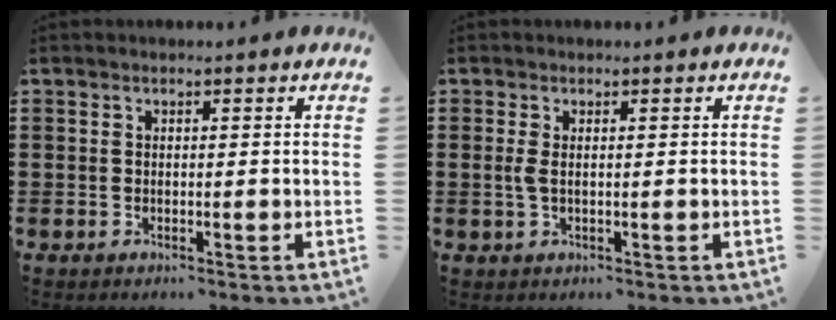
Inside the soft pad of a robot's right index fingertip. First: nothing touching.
{"total": 1.6, "force": [0.1, 0.4, 1.5], "torque": [-0.038, -0.003, -0.001]}